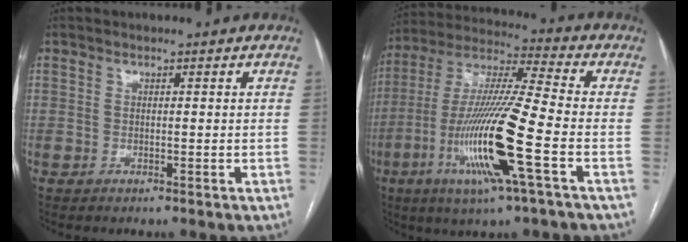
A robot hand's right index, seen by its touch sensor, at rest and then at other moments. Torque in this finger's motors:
{"motor_torque": [2.14, 0.00, 0.93, 0.21]}